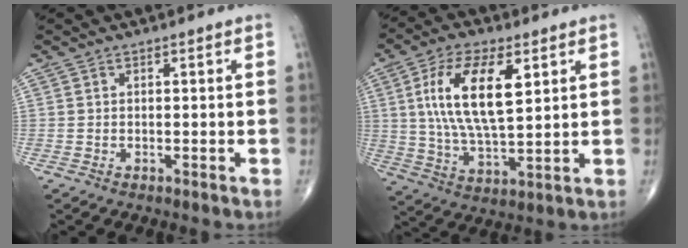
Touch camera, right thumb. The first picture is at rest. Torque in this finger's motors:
{"motor_torque": [-0.53, 1.50, 1.12, 0.51, 0.14]}